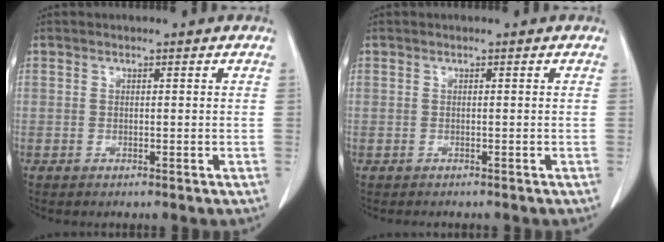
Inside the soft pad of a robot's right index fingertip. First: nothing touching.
{"total": 1.7, "force": [-1.5, 0.7, 0.5], "torque": [-0.008, -0.002, -0.018]}